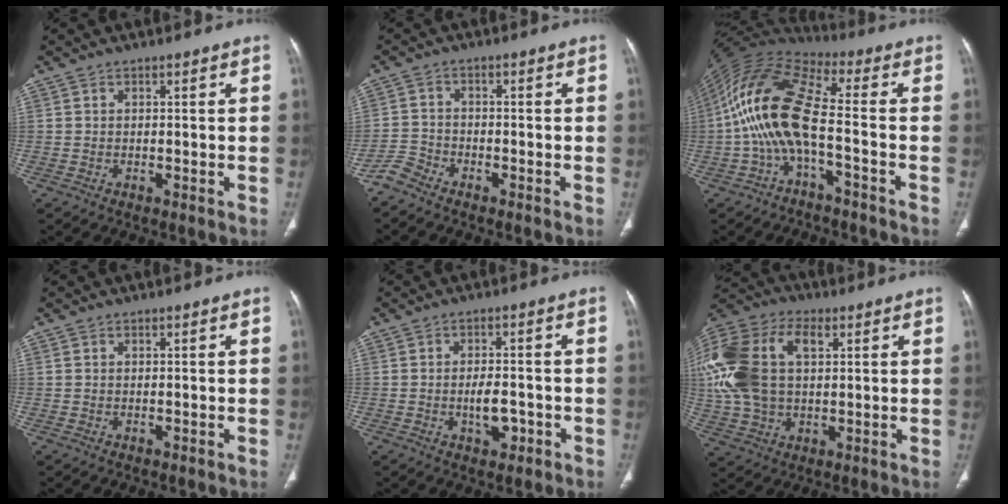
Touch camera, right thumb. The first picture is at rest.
{"total": 2.9, "force": [-2.8, 0.8, 0.3], "torque": [-0.005, 0.001, -0.064]}
{"total": 14.2, "force": [-3.1, 4.9, 12.9], "torque": [-0.268, 0.062, -0.071]}
{"total": 0.0}
{"total": 4.3, "force": [-1.5, 2.2, 3.4], "torque": [-0.043, 0.010, -0.019]}
{"total": 22.2, "force": [4.8, 14.0, 16.6], "torque": [-0.377, 0.025, 0.087]}